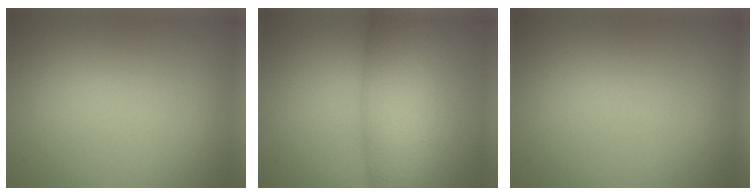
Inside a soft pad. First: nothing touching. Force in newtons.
{"total": 8.2, "press": 8.2, "slide": 0.1}
{"total": 0.0}